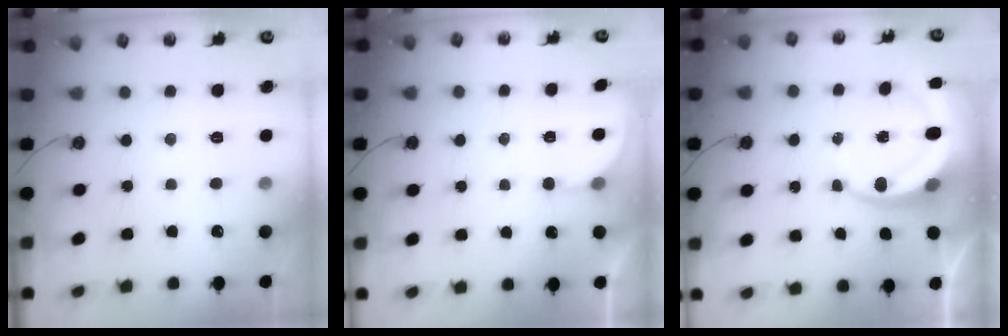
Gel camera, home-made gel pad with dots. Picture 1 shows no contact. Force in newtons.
{"total": 2.2, "press": 2.2, "slide": 0.2}
{"total": 8.2, "press": 8.1, "slide": 1.0}